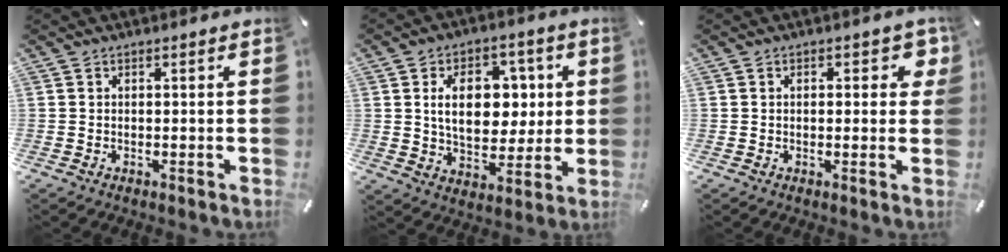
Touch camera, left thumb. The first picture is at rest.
{"total": 14.3, "force": [2.7, 9.9, 9.9], "torque": [-0.162, 0.000, 0.045]}
{"total": 3.6, "force": [1.2, 2.1, 2.6], "torque": [-0.024, -0.002, 0.011]}